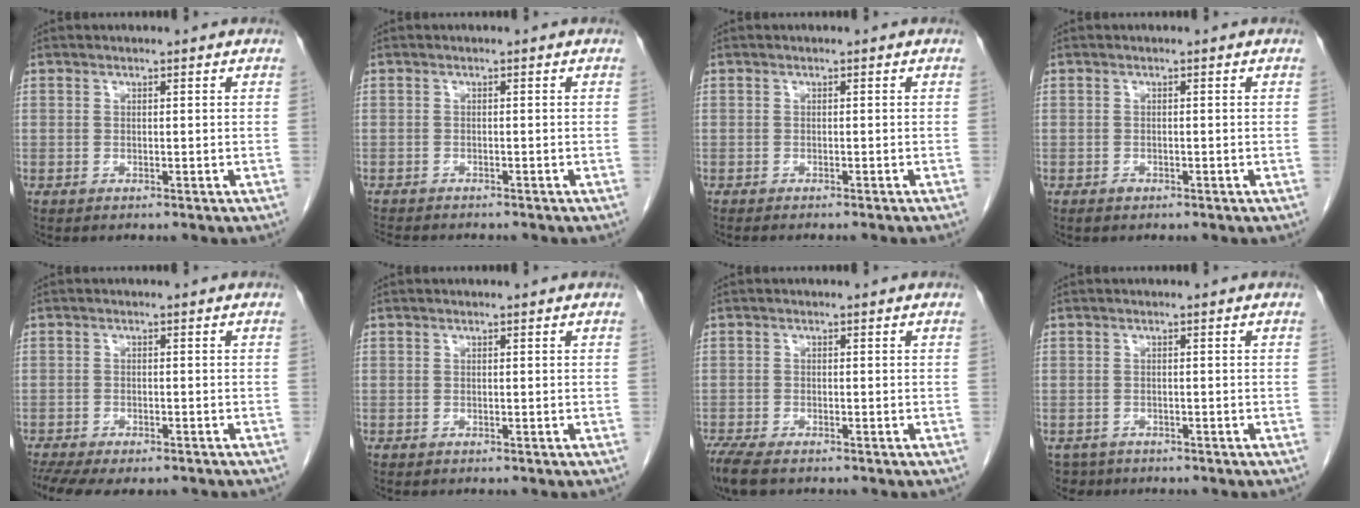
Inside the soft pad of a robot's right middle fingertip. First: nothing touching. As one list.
[{"total": 5.4, "force": [-4.8, 1.2, 2.1], "torque": [-0.030, -0.009, -0.071]}, {"total": 3.1, "force": [-2.7, -0.3, 1.4], "torque": [-0.014, 0.002, -0.032]}, {"total": 0.7, "force": [-0.5, 0.4, 0.3], "torque": [-0.007, 0.000, -0.007]}, {"total": 10.5, "force": [-8.2, 3.8, 5.4], "torque": [-0.103, -0.002, -0.116]}, {"total": 0.0}, {"total": 5.0, "force": [-3.9, 1.5, 2.9], "torque": [-0.060, -0.015, -0.063]}, {"total": 2.7, "force": [-2.1, 1.8, -0.2], "torque": [-0.001, 0.002, -0.032]}]